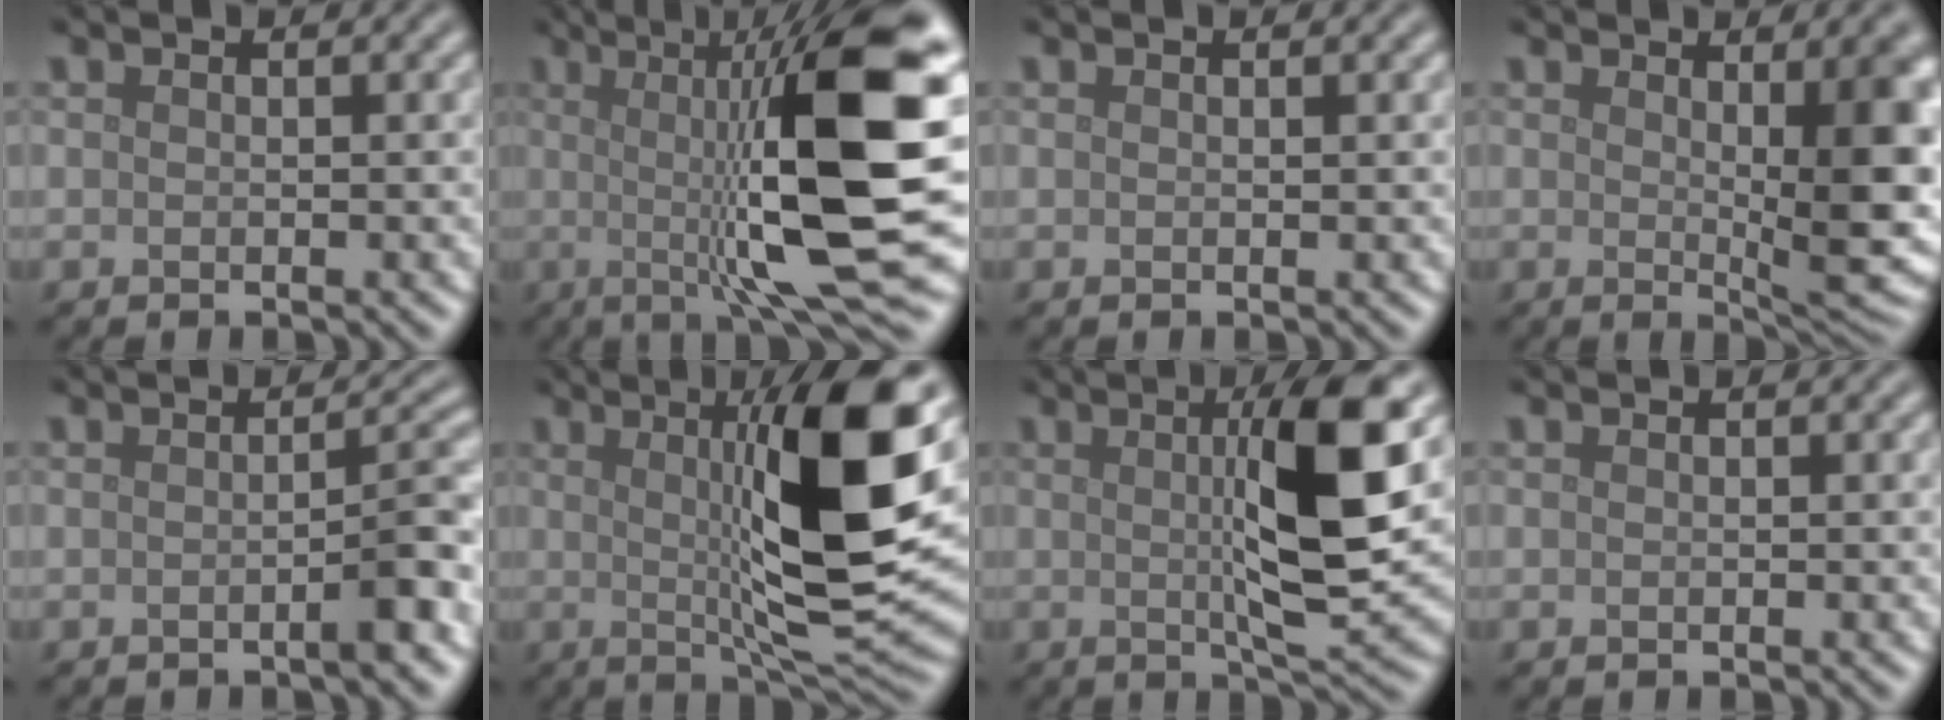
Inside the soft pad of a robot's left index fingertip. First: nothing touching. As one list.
[{"total": 14.4, "force": [0.5, 3.2, 14.0], "torque": [-0.180, 0.007, 0.001]}, {"total": 0.0}, {"total": 8.2, "force": [0.8, 2.1, 7.9], "torque": [-0.097, -0.011, 0.015]}, {"total": 2.9, "force": [-0.9, 0.6, 2.7], "torque": [-0.033, 0.009, -0.018]}, {"total": 12.4, "force": [1.8, 2.4, 12.1], "torque": [-0.171, -0.004, 0.034]}, {"total": 8.8, "force": [1.4, 1.7, 8.5], "torque": [-0.124, -0.007, 0.027]}, {"total": 0.0}]